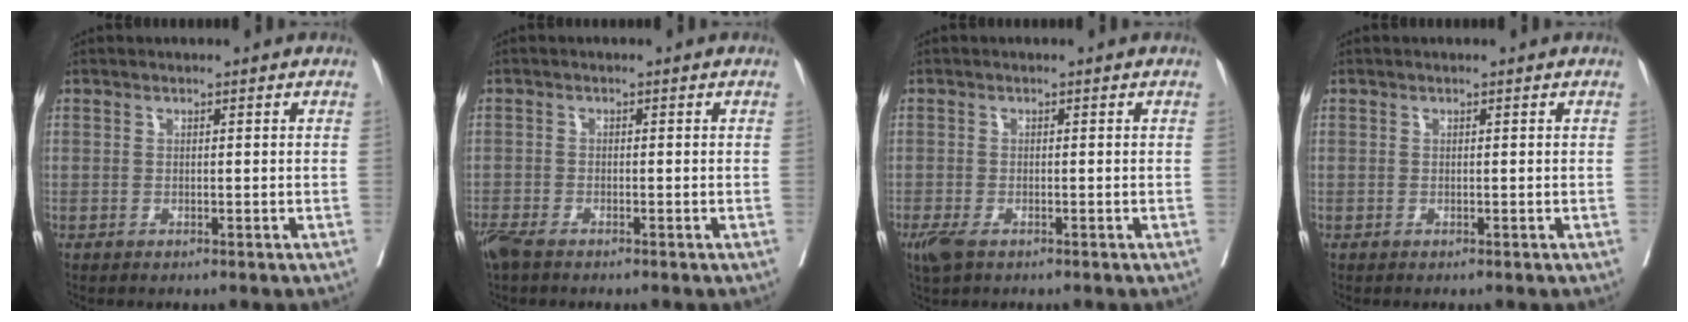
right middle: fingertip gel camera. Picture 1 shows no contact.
{"total": 3.7, "force": [-3.0, 1.1, 2.0], "torque": [-0.045, -0.011, -0.057]}
{"total": 3.2, "force": [-2.0, 1.3, 2.1], "torque": [-0.050, -0.010, -0.033]}
{"total": 0.0}